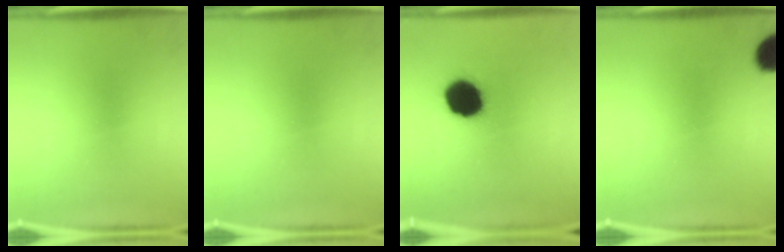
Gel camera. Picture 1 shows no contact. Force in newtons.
{"total": 0.0}
{"total": 14.6}
{"total": 7.9}